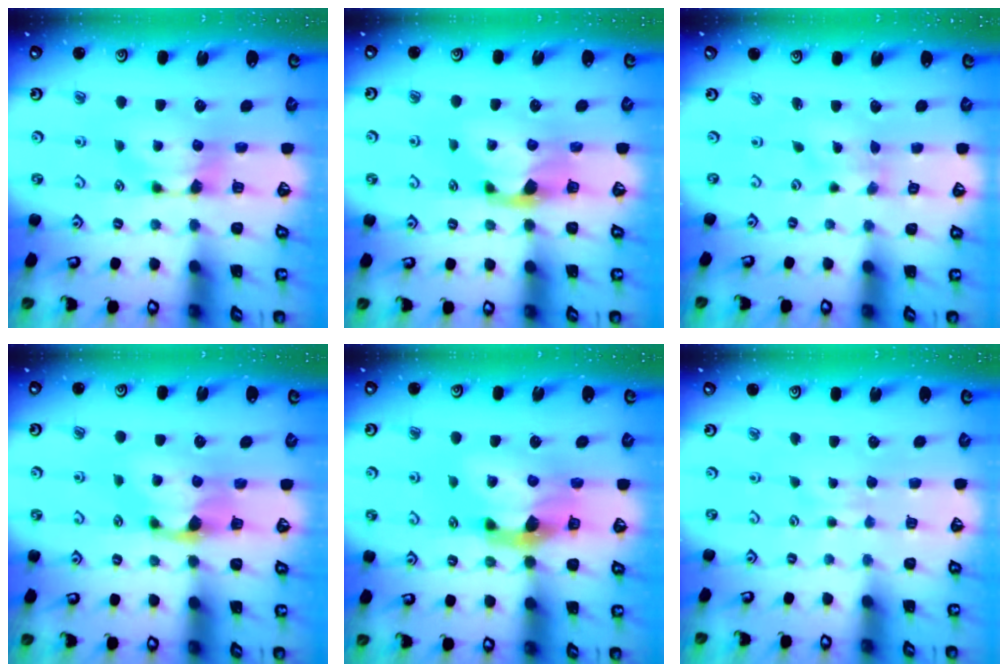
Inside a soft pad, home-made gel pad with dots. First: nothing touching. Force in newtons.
{"total": 2.1, "press": 1.6, "slide": 1.2}
{"total": 3.4, "press": 3.2, "slide": 0.8}
{"total": 1.1, "press": 0.6, "slide": 0.9}
{"total": 5.6, "press": 5.2, "slide": 2.0}
{"total": 2.4, "press": 2.4, "slide": 0.2}